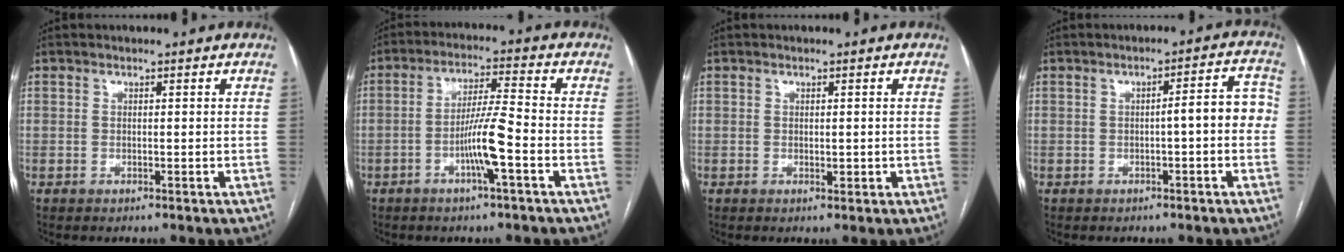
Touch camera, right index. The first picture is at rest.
{"total": 7.5, "force": [-2.7, -0.2, 6.9], "torque": [-0.135, 0.003, -0.050]}
{"total": 1.2, "force": [-0.1, 0.6, 1.1], "torque": [-0.017, -0.004, 0.002]}
{"total": 5.1, "force": [-0.6, 0.9, 5.0], "torque": [-0.058, 0.025, -0.010]}